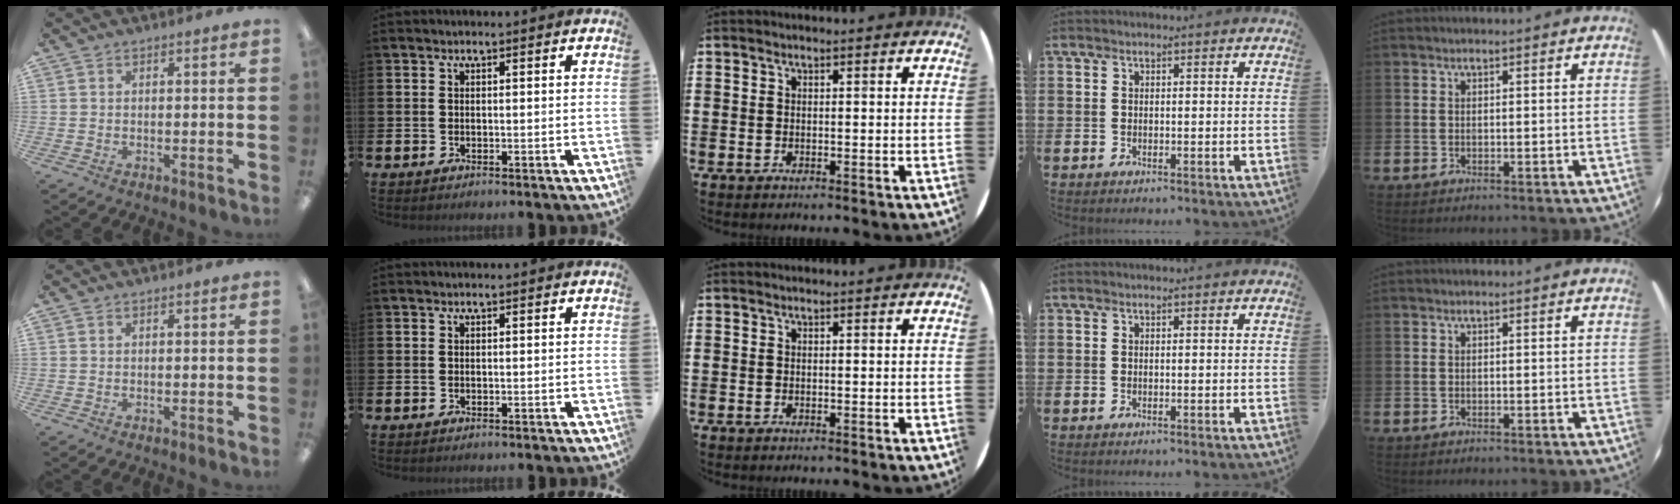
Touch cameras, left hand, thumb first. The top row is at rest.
{}